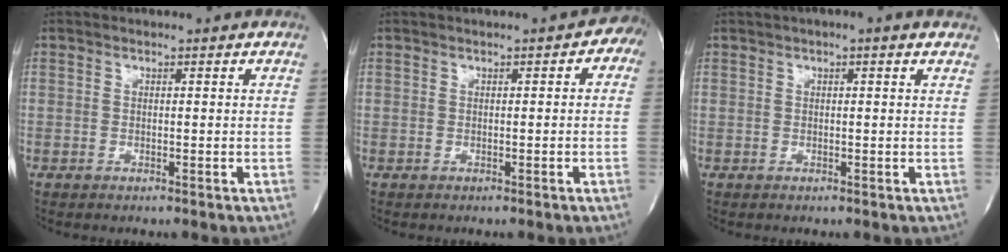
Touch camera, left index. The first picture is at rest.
{"total": 2.3, "force": [0.2, 1.2, 1.9], "torque": [-0.014, 0.009, -0.005]}
{"total": 2.5, "force": [1.4, 0.3, 2.1], "torque": [-0.032, 0.014, 0.013]}